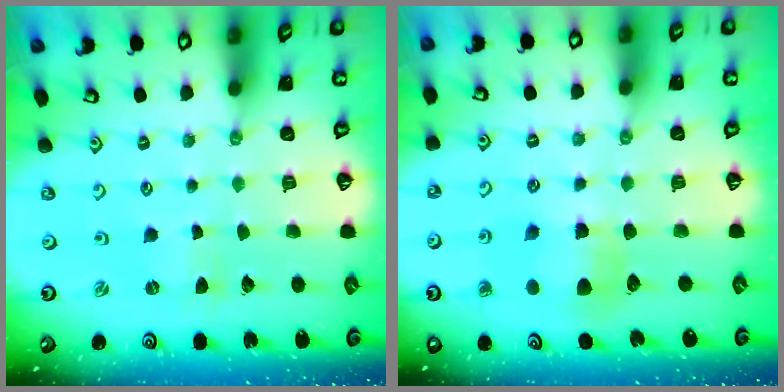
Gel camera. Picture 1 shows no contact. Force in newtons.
{"total": 6.1, "press": 6.1, "slide": 0.5}